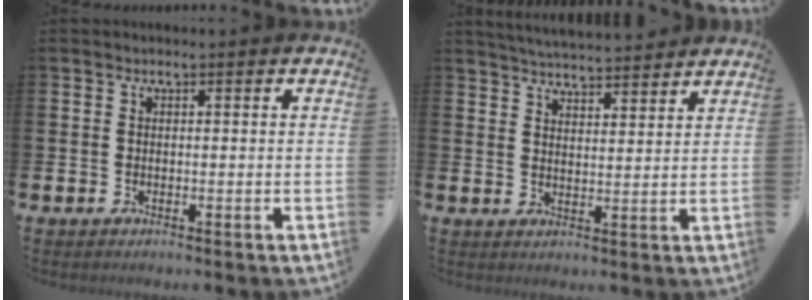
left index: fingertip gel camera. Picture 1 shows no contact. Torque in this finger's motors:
{"motor_torque": [0.95, -1.18, 0.55, 0.07]}